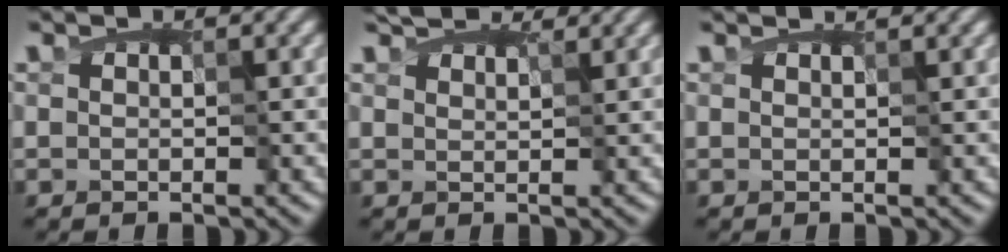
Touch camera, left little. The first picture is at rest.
{"total": 4.1, "force": [3.6, 1.2, 1.5], "torque": [-0.042, 0.007, 0.050]}
{"total": 1.2, "force": [1.0, 0.3, 0.5], "torque": [-0.012, 0.008, 0.007]}